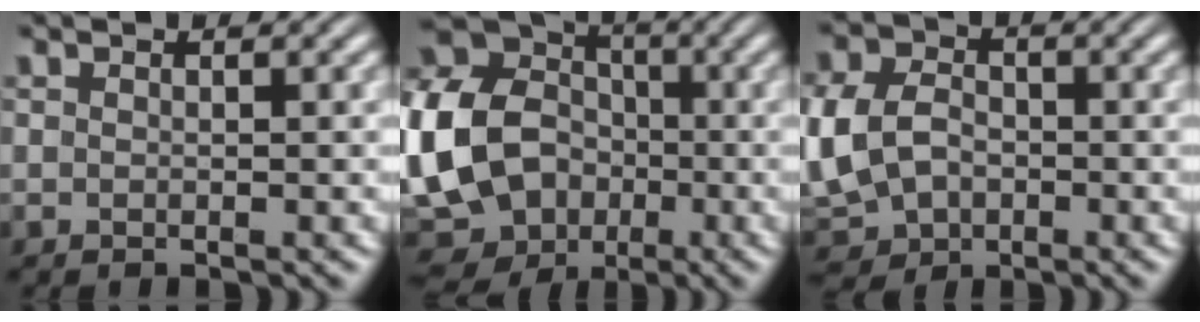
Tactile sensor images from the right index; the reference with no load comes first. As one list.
[{"total": 18.0, "force": [-2.4, 16.0, 8.0], "torque": [-0.217, -0.061, -0.038]}, {"total": 8.7, "force": [-1.5, 7.4, 4.3], "torque": [-0.109, -0.042, -0.011]}]